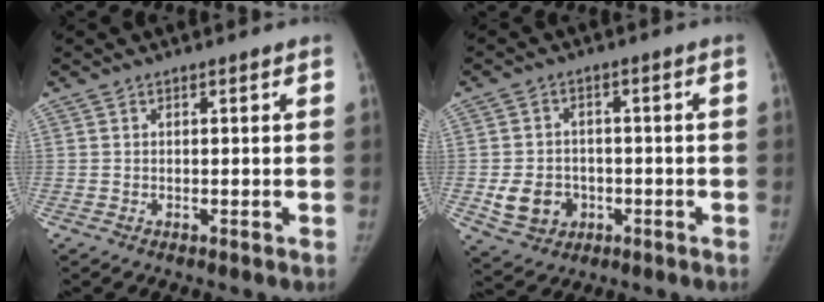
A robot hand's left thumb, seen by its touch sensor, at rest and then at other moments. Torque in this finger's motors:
{"motor_torque": [0.02, 0.03, 0.54, -0.12, 0.01]}